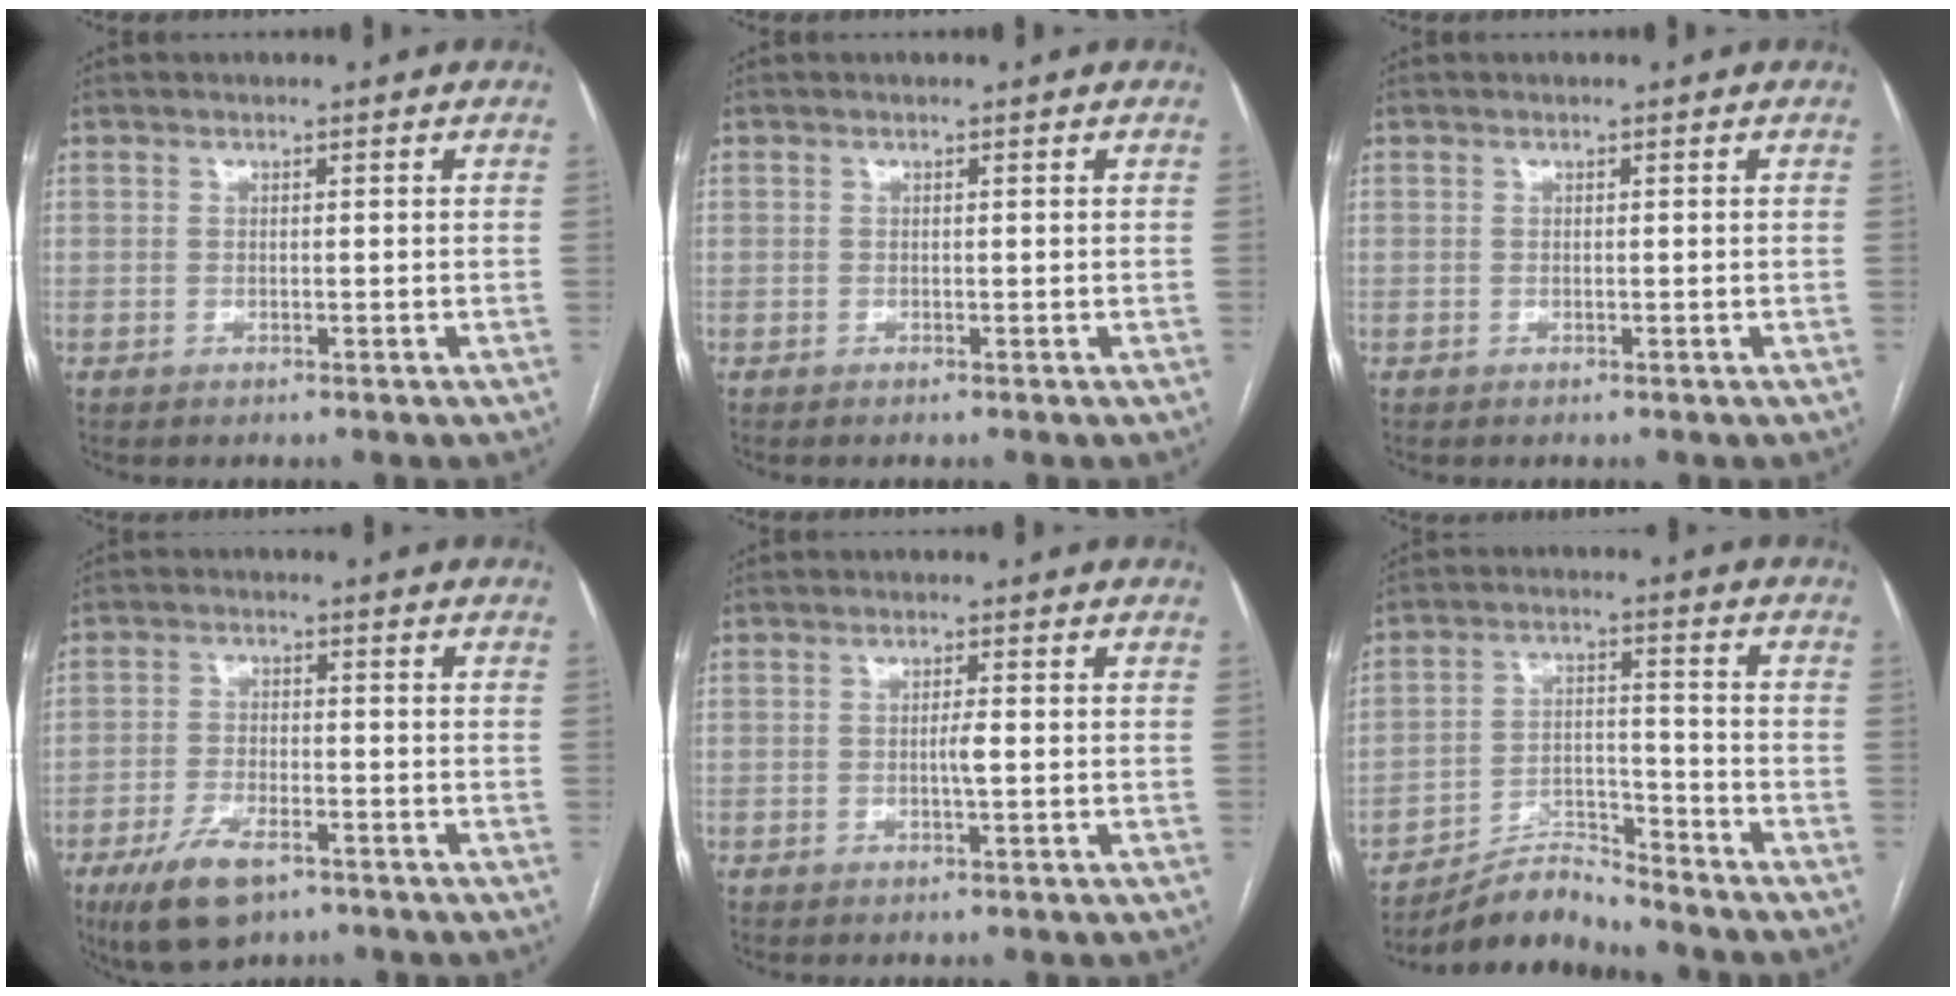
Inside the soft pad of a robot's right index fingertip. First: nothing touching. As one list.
[{"total": 0.0}, {"total": 0.0}, {"total": 8.1, "force": [-5.0, 3.1, 5.5], "torque": [-0.112, -0.010, -0.084]}, {"total": 1.5, "force": [-0.3, -0.2, 1.5], "torque": [-0.029, -0.001, -0.004]}, {"total": 6.6, "force": [-6.6, 0.0, -0.4], "torque": [0.007, 0.016, -0.117]}]